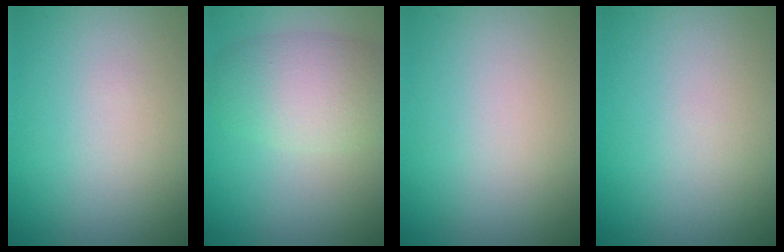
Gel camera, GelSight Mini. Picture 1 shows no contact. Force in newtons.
{"total": 5.3, "press": 5.3, "slide": 0.1}
{"total": 0.0}
{"total": 0.0}